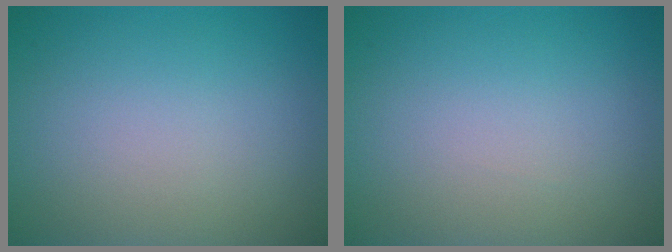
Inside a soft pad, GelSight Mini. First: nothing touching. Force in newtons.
{"total": 0.0}